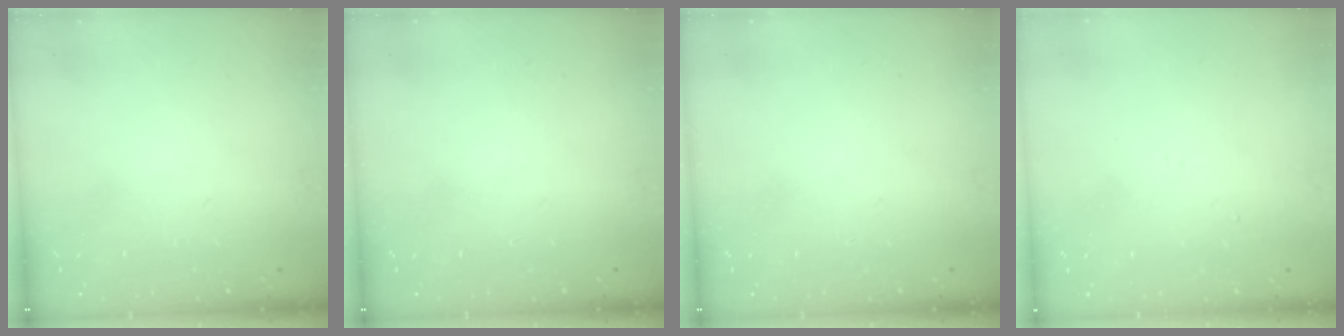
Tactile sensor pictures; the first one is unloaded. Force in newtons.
{"total": 0.0}
{"total": 0.0}
{"total": 2.2, "press": 2.1, "slide": 0.7}